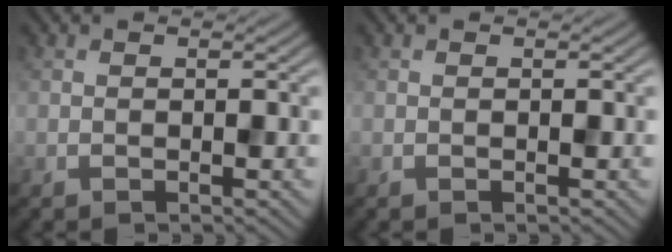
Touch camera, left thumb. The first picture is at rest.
{"total": 0.0}